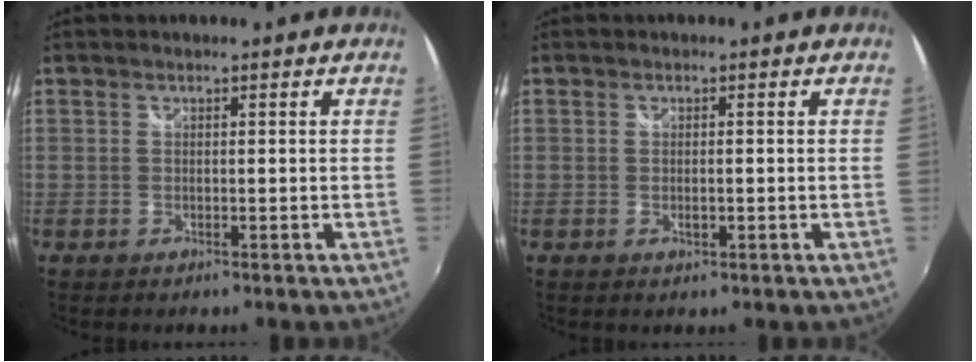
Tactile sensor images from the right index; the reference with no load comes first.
{"total": 1.2, "force": [-0.3, 0.7, 0.9], "torque": [-0.016, -0.002, -0.005]}